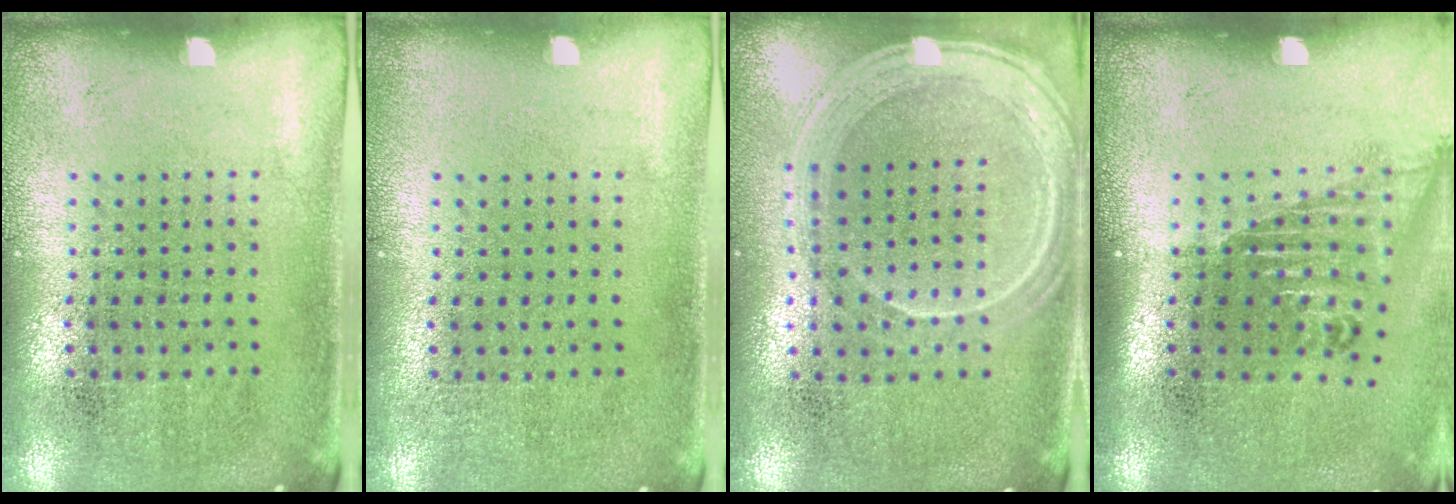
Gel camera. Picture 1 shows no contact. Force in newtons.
{"total": 0.0}
{"total": 1.2, "press": 1.2, "slide": 0.3}
{"total": 1.7, "press": 1.3, "slide": 1.1}